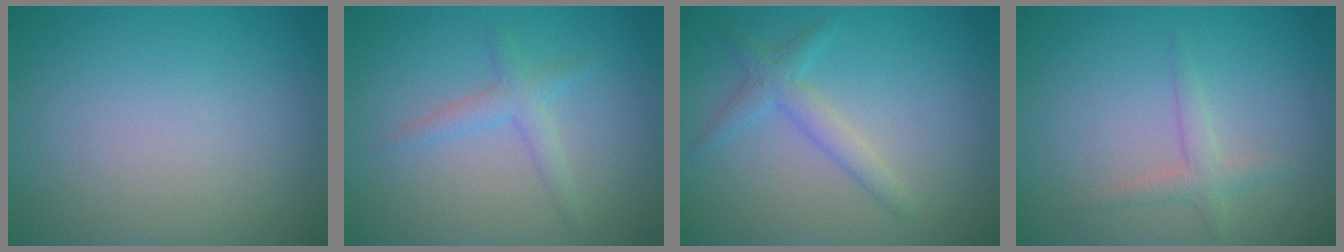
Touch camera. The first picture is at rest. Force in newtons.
{"total": 1.9, "press": 1.9, "slide": 0.1}
{"total": 2.3, "press": 2.3, "slide": 0.1}
{"total": 1.6, "press": 1.6, "slide": 0.0}